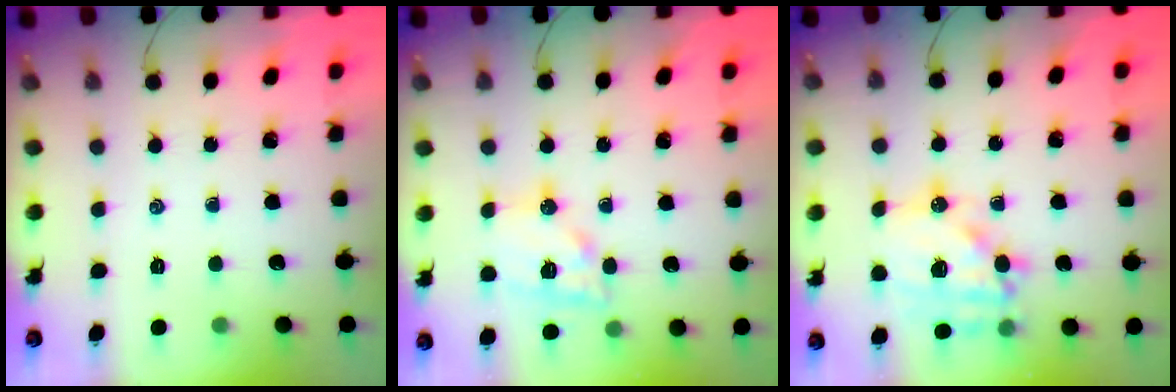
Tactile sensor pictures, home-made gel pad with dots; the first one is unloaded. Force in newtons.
{"total": 13.5, "press": 13.4, "slide": 2.0}
{"total": 15.9, "press": 15.7, "slide": 2.3}